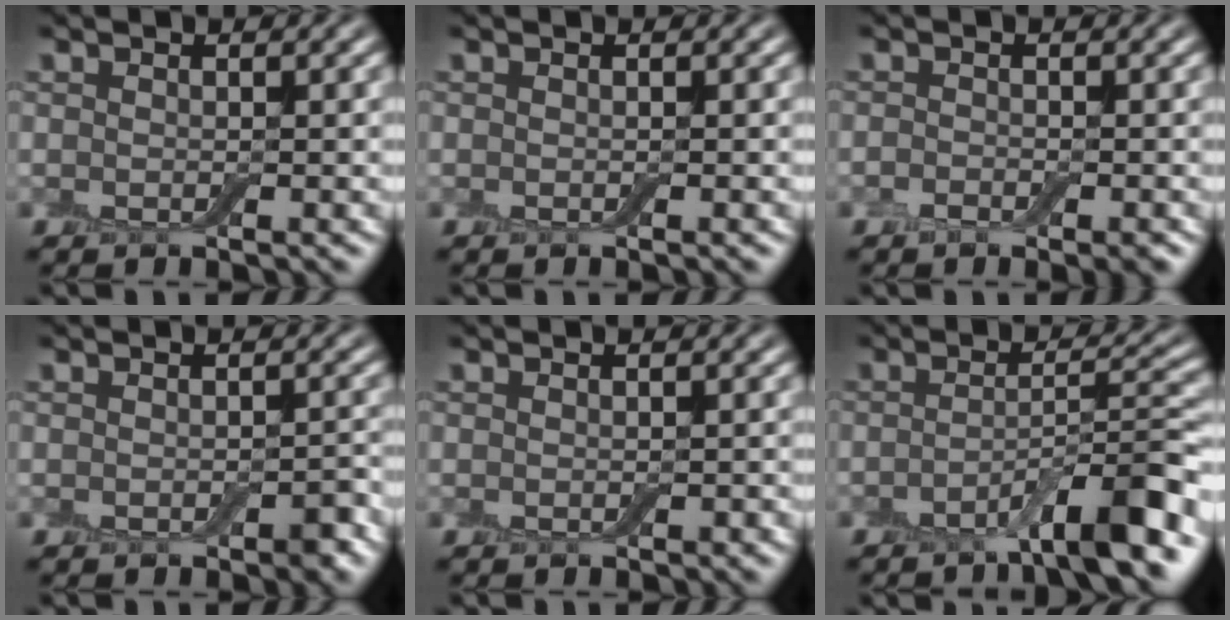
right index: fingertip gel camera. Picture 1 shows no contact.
{"total": 0.0}
{"total": 1.6, "force": [-1.0, 0.7, 1.1], "torque": [-0.015, -0.002, -0.017]}
{"total": 1.5, "force": [-0.7, 0.7, 1.1], "torque": [-0.017, -0.002, -0.008]}
{"total": 0.5, "force": [-0.1, 0.4, 0.3], "torque": [-0.006, -0.003, -0.001]}
{"total": 6.4, "force": [-3.7, 0.9, 5.1], "torque": [-0.072, 0.015, -0.063]}